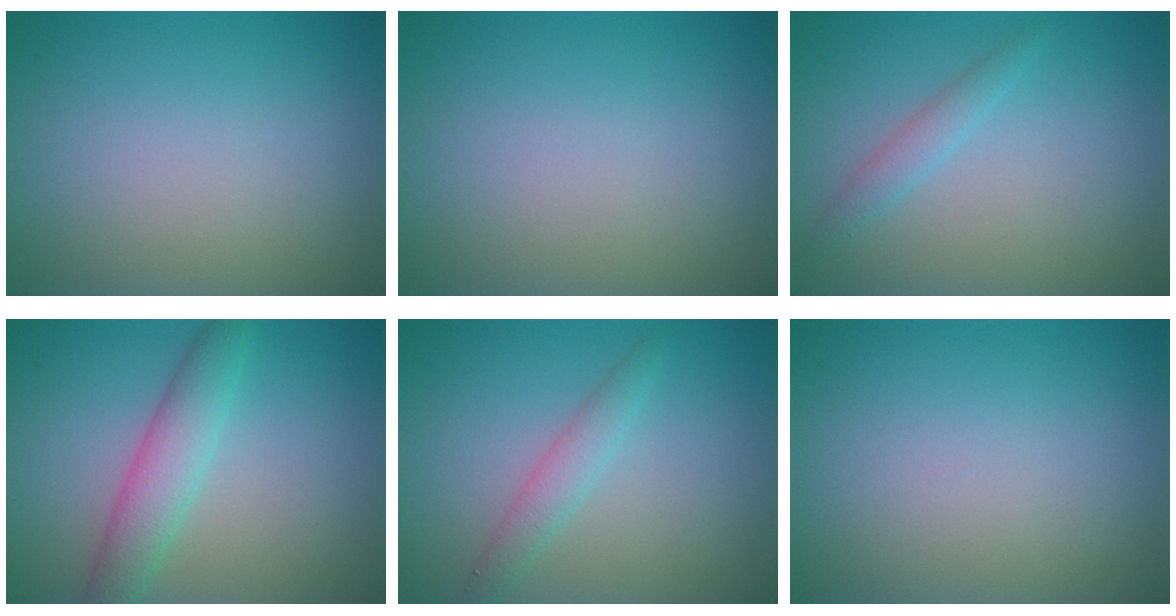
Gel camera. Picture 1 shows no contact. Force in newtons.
{"total": 0.0}
{"total": 1.6, "press": 1.6, "slide": 0.1}
{"total": 3.9, "press": 3.9, "slide": 0.2}
{"total": 2.5, "press": 2.5, "slide": 0.1}
{"total": 0.0}